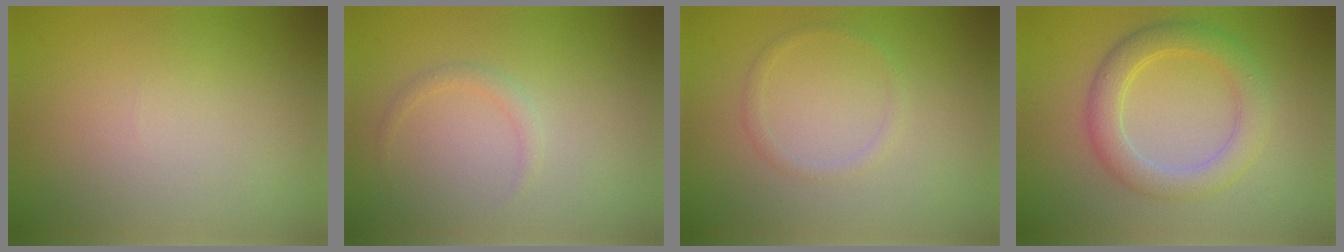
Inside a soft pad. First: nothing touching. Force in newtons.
{"total": 1.0, "press": 1.0, "slide": 0.0}
{"total": 1.0, "press": 1.0, "slide": 0.1}
{"total": 4.2, "press": 4.2, "slide": 0.2}